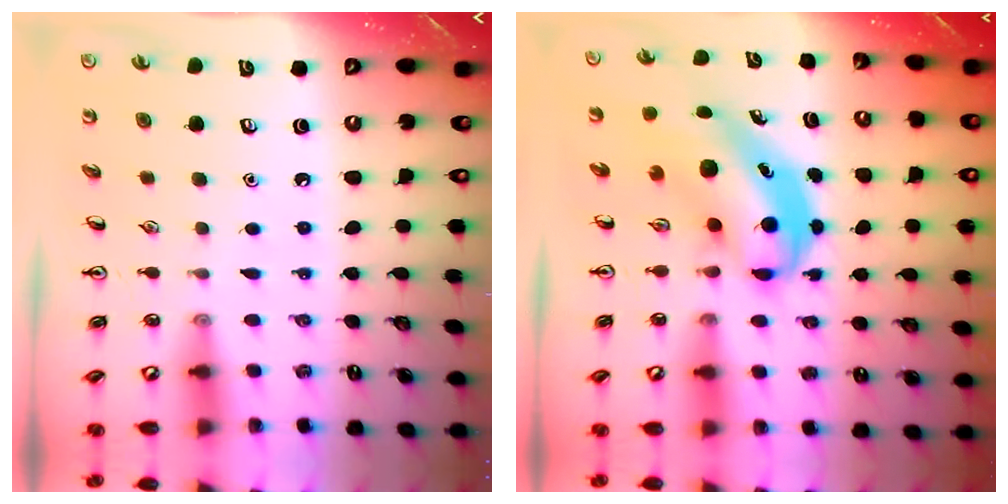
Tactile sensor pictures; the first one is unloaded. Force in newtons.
{"total": 6.7, "press": 6.5, "slide": 1.6}